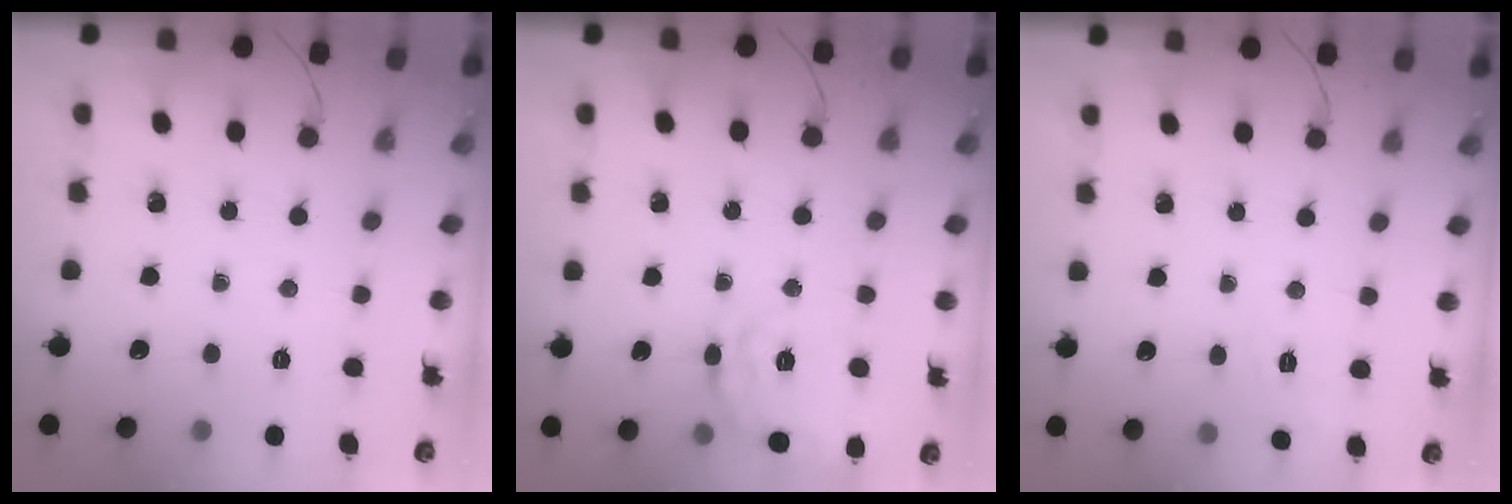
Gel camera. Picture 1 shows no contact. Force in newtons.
{"total": 14.4, "press": 14.2, "slide": 2.2}
{"total": 7.1, "press": 6.7, "slide": 2.2}